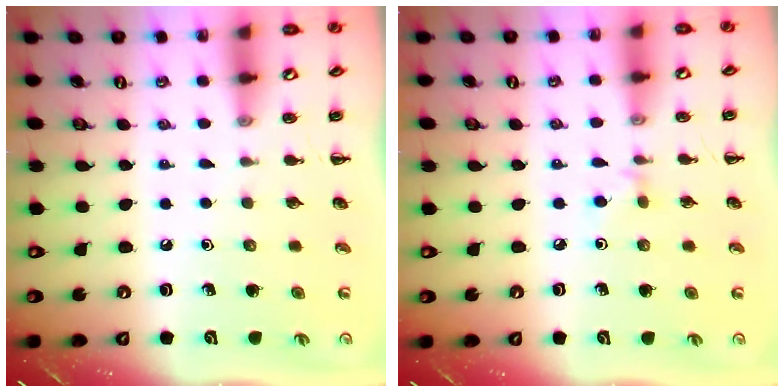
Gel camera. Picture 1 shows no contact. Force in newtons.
{"total": 2.6, "press": 2.4, "slide": 1.0}